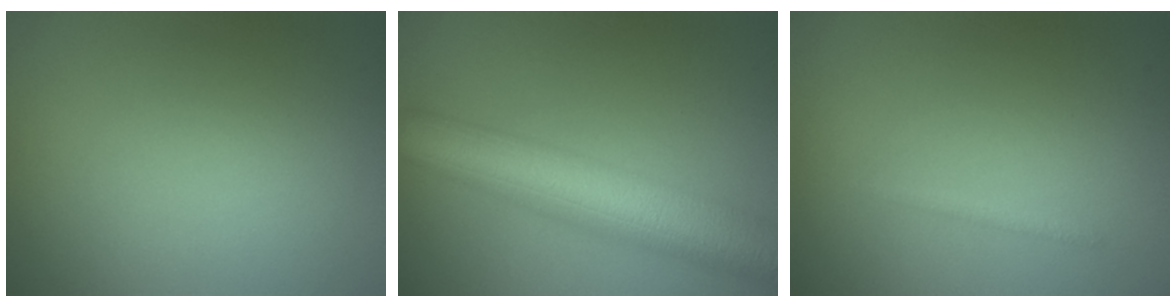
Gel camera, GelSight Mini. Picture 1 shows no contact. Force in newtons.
{"total": 10.1, "press": 10.0, "slide": 0.4}
{"total": 0.7, "press": 0.7, "slide": 0.1}